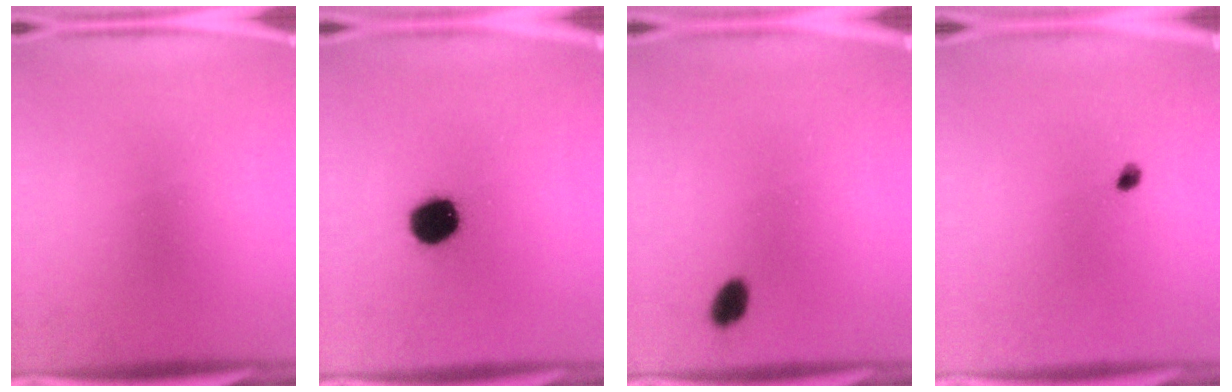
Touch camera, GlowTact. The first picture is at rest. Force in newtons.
{"total": 10.4}
{"total": 2.9}
{"total": 1.2}